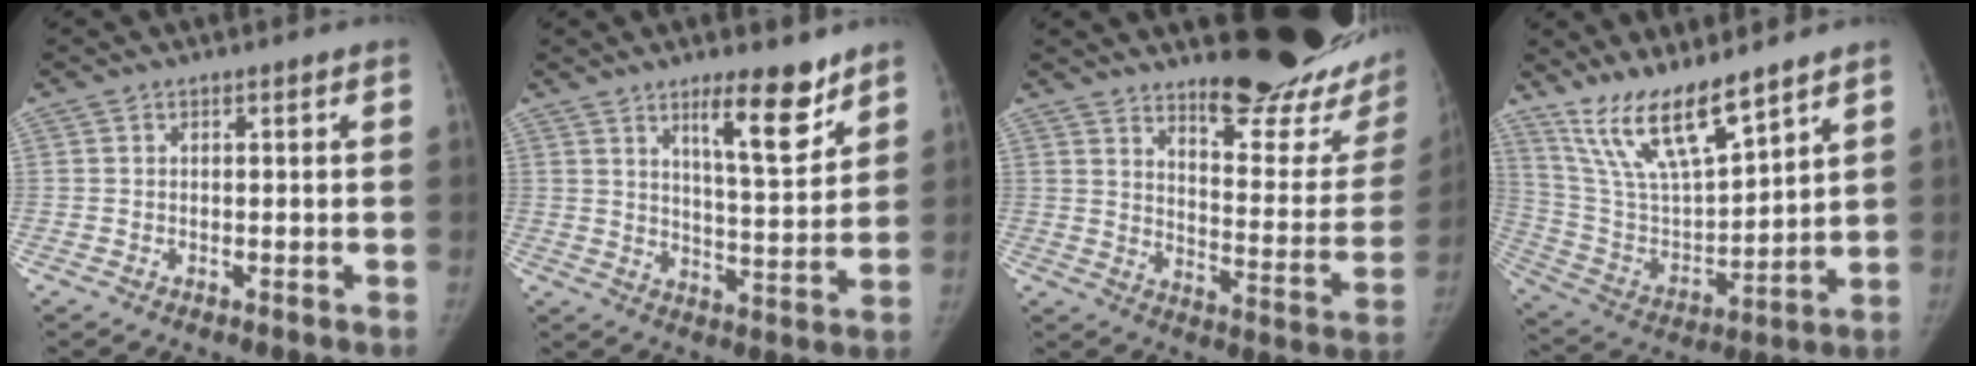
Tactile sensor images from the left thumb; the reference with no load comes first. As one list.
[{"total": 11.0, "force": [7.3, 2.6, 7.7], "torque": [-0.098, -0.058, 0.118]}, {"total": 24.3, "force": [19.5, 6.5, 13.0], "torque": [-0.132, -0.156, 0.249]}, {"total": 16.0, "force": [12.2, 3.8, 9.7], "torque": [-0.160, -0.065, 0.246]}]